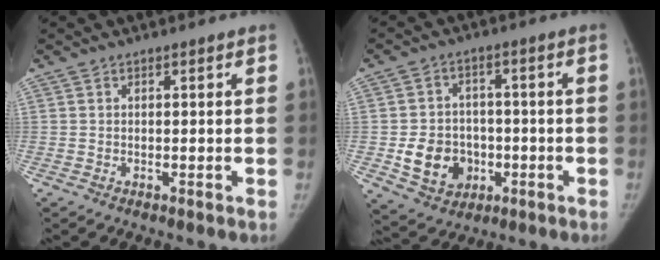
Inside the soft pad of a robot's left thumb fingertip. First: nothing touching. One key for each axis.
{"total": 10.3, "fx": -2.5, "fy": 8.7, "fz": 5.0, "tx": -0.048, "ty": 0.011, "tz": -0.031}